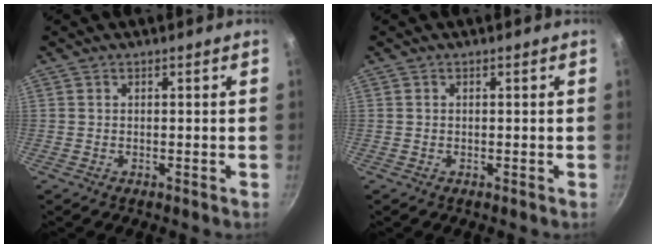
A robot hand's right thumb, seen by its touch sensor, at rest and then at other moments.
{"total": 0.0}